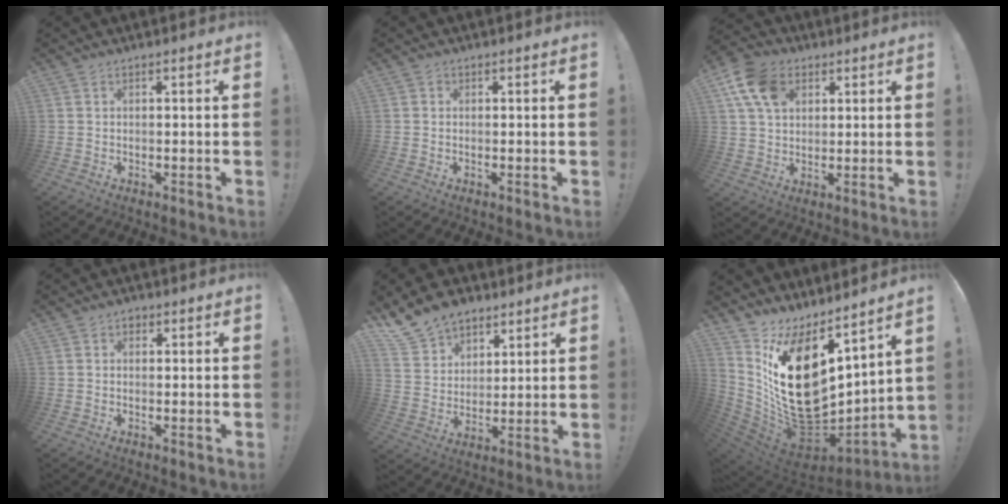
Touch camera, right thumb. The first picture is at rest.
{"total": 0.5, "force": [0.0, 0.5, 0.1], "torque": [0.006, -0.001, -0.003]}
{"total": 12.9, "force": [5.3, 9.2, 7.2], "torque": [-0.128, -0.009, 0.105]}
{"total": 1.2, "force": [0.2, 1.0, 0.6], "torque": [-0.003, 0.001, 0.001]}
{"total": 12.5, "force": [9.5, 7.5, 2.9], "torque": [-0.056, -0.069, 0.186]}
{"total": 25.1, "force": [3.4, 15.8, 19.2], "torque": [-0.345, -0.029, 0.096]}